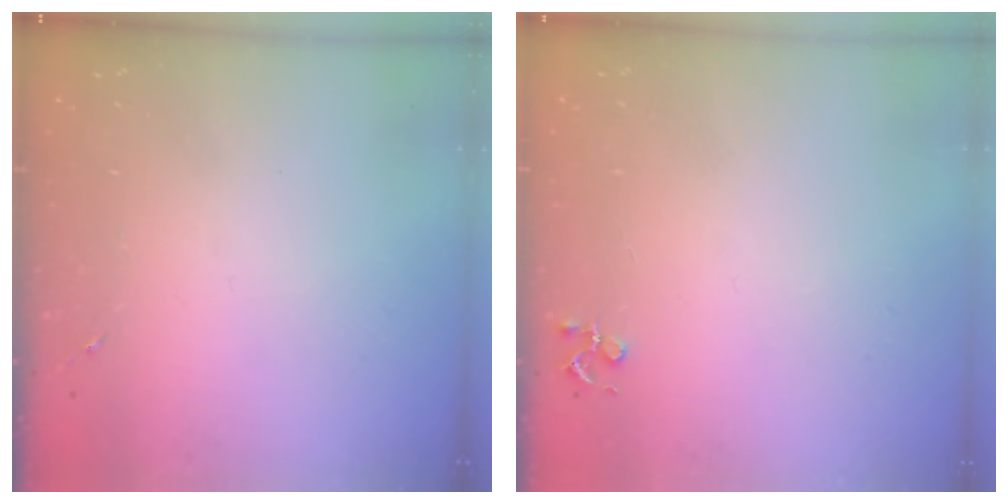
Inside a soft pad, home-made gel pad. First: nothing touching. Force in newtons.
{"total": 3.9, "press": 3.9, "slide": 0.5}